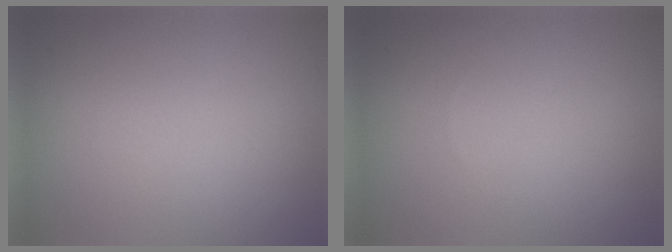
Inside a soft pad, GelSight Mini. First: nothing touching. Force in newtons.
{"total": 0.0}